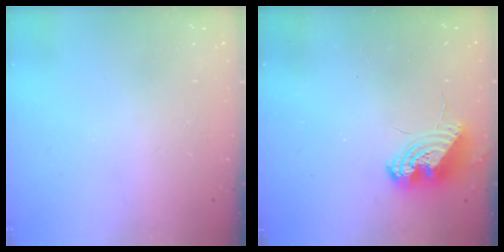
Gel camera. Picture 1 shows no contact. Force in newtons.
{"total": 10.0, "press": 9.9, "slide": 0.5}